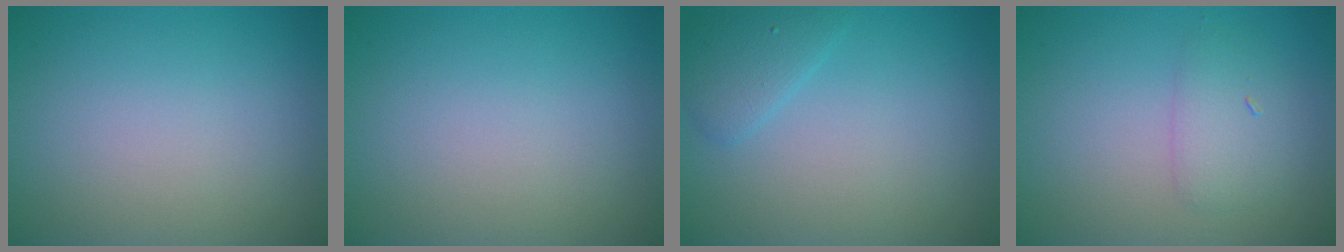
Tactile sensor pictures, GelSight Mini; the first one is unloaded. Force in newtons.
{"total": 0.0}
{"total": 1.8, "press": 1.8, "slide": 0.1}
{"total": 2.1, "press": 2.1, "slide": 0.1}